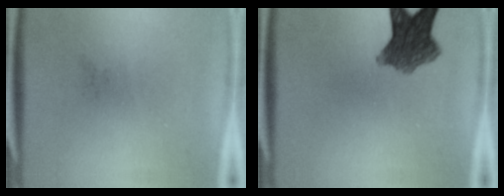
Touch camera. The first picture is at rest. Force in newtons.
{"total": 8.0}